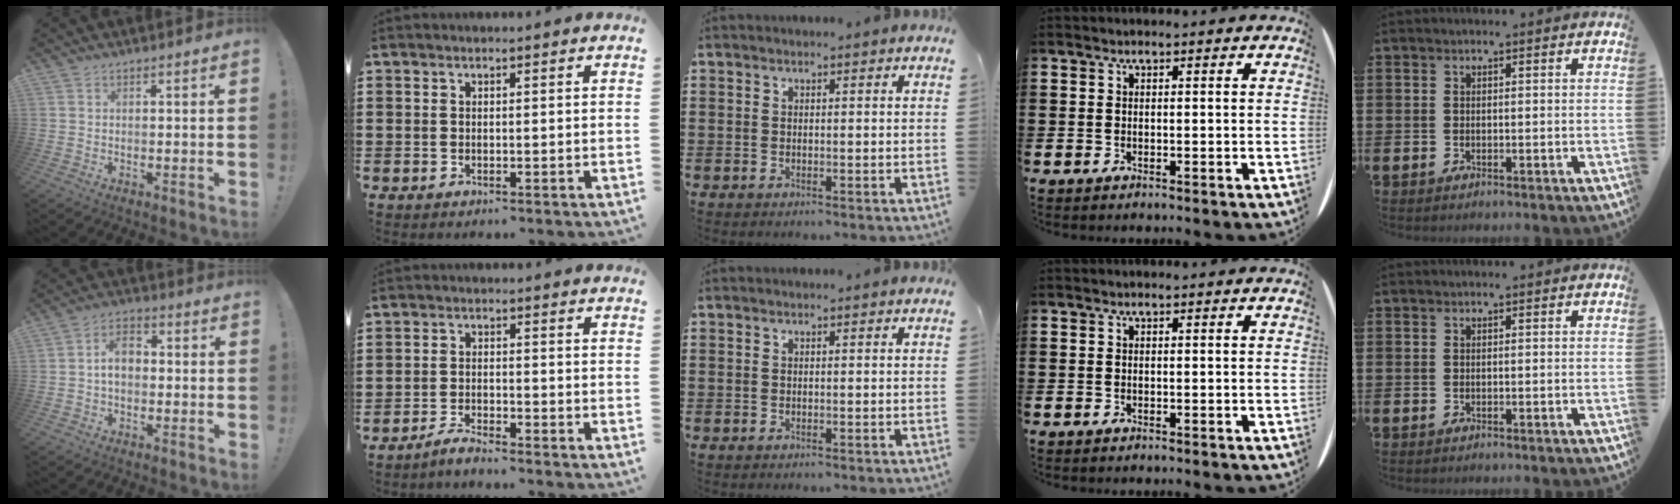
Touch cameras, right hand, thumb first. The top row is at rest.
{"thumb": {"total": 6.9, "force": [-0.3, 4.5, 5.1], "torque": [-0.078, 0.011, -0.004]}, "index": {"total": 2.6, "force": [-2.6, 0.0, 0.4], "torque": [-0.009, 0.005, -0.051]}}